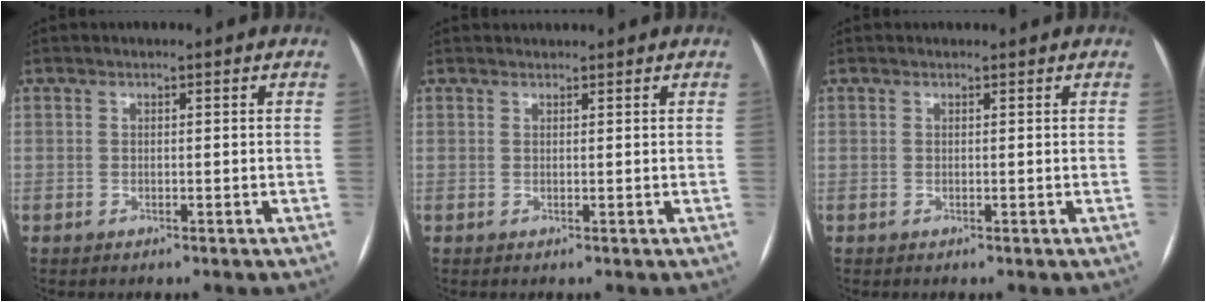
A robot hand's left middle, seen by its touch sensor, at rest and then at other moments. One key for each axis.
{"total": 1.5, "fx": 1.5, "fy": 0.3, "fz": 0.1, "tx": -0.006, "ty": 0.020, "tz": 0.027}
{"total": 0.8, "fx": 0.8, "fy": 0.3, "fz": 0.1, "tx": -0.010, "ty": 0.009, "tz": 0.010}